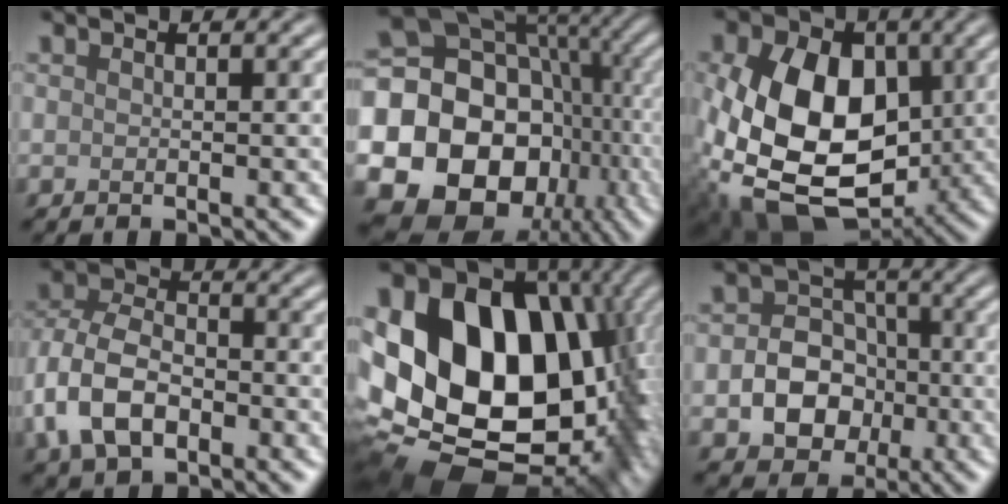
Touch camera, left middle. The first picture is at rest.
{"total": 23.5, "force": [-5.4, 19.9, 11.3], "torque": [-0.192, -0.015, -0.111]}
{"total": 14.3, "force": [-0.8, 9.8, 10.4], "torque": [-0.213, -0.025, -0.012]}
{"total": 7.4, "force": [-2.6, 4.7, 5.1], "torque": [-0.114, 0.004, -0.060]}
{"total": 21.8, "force": [1.7, 16.4, 14.3], "torque": [-0.256, -0.015, 0.061]}
{"total": 6.1, "force": [-1.5, 4.9, 3.2], "torque": [-0.028, -0.004, -0.040]}